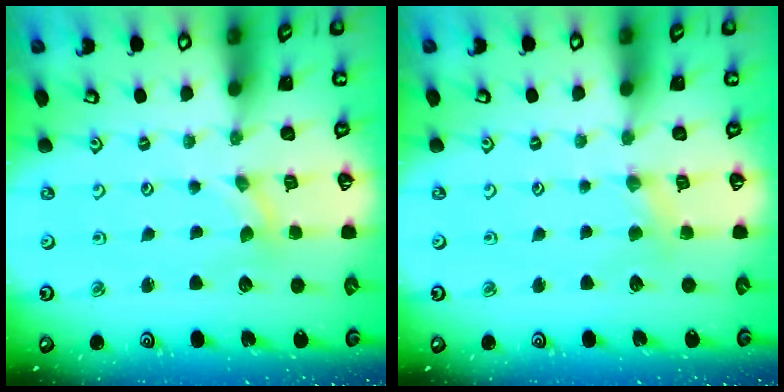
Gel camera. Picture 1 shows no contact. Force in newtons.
{"total": 2.9, "press": 2.9, "slide": 0.5}